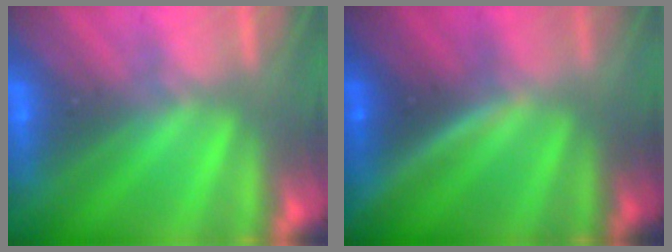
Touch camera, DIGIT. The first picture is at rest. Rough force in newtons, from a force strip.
{"total": 3.8}